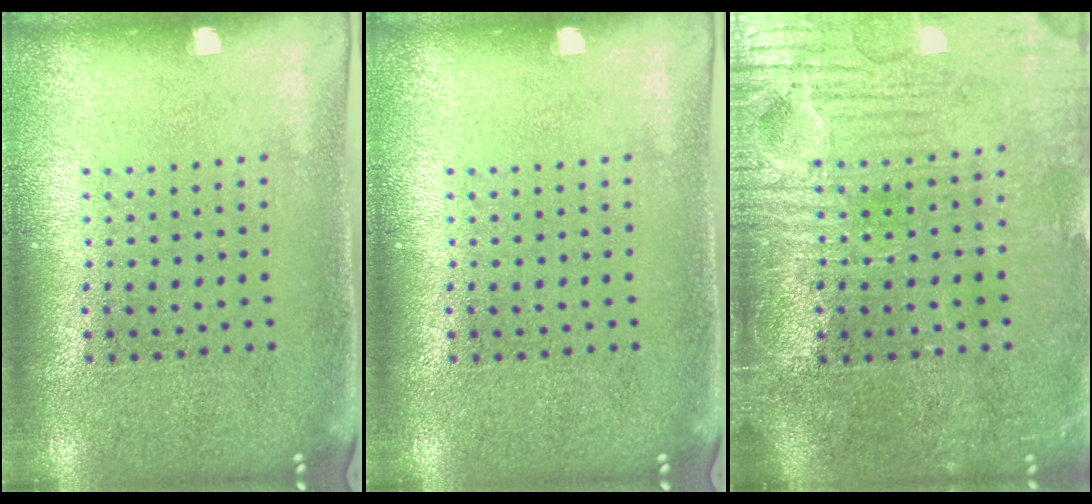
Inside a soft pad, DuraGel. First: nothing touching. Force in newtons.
{"total": 0.0}
{"total": 3.9, "press": 3.8, "slide": 1.2}